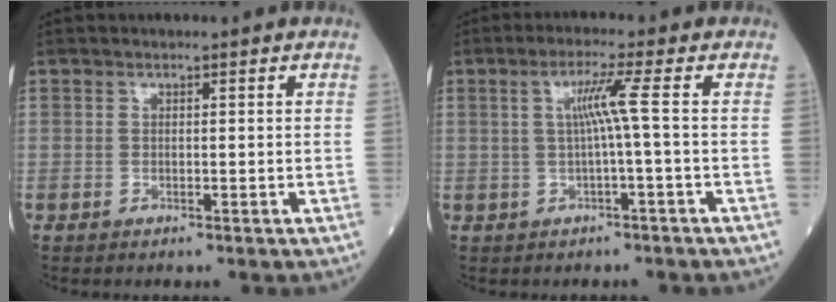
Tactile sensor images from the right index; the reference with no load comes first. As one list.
[{"total": 4.1, "force": [0.1, -1.3, 3.9], "torque": [-0.076, 0.005, 0.004]}]